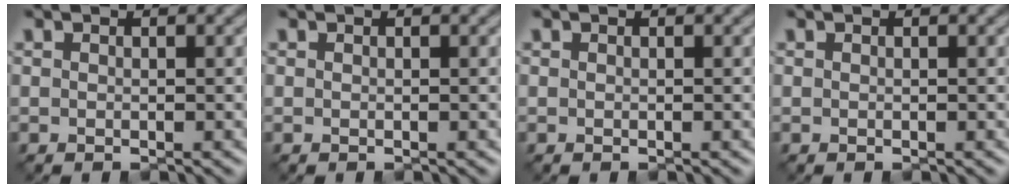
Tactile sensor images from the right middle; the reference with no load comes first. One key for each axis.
{"total": 0.0}
{"total": 0.0}
{"total": 0.0}